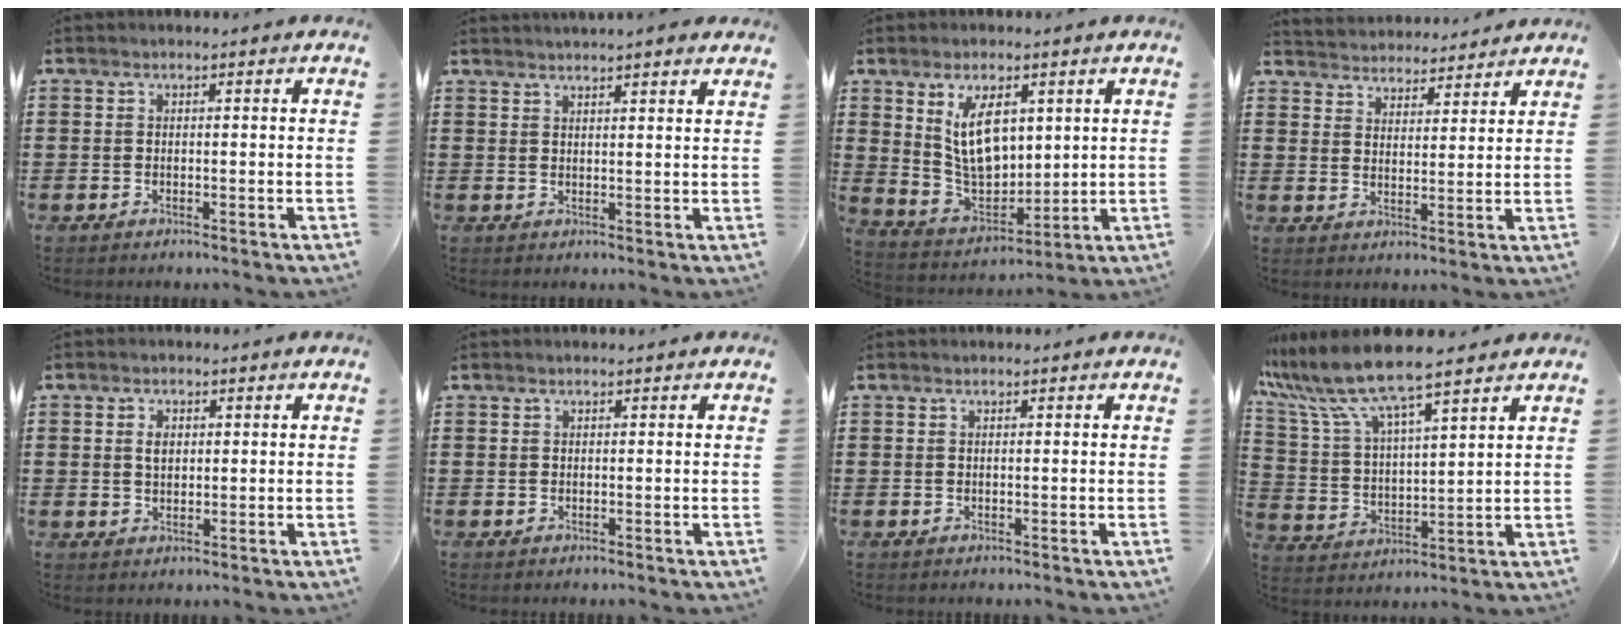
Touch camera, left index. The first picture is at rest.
{"total": 2.2, "force": [2.1, -0.3, 0.5], "torque": [-0.015, -0.001, 0.041]}
{"total": 10.0, "force": [3.8, 5.7, 7.3], "torque": [-0.135, -0.002, 0.068]}
{"total": 3.7, "force": [3.6, 0.3, -0.7], "torque": [-0.003, -0.021, 0.065]}
{"total": 2.3, "force": [0.6, 1.6, 1.6], "torque": [-0.026, 0.005, 0.009]}
{"total": 0.0}
{"total": 0.0}
{"total": 9.0, "force": [7.9, 0.7, 4.4], "torque": [-0.118, -0.040, 0.134]}